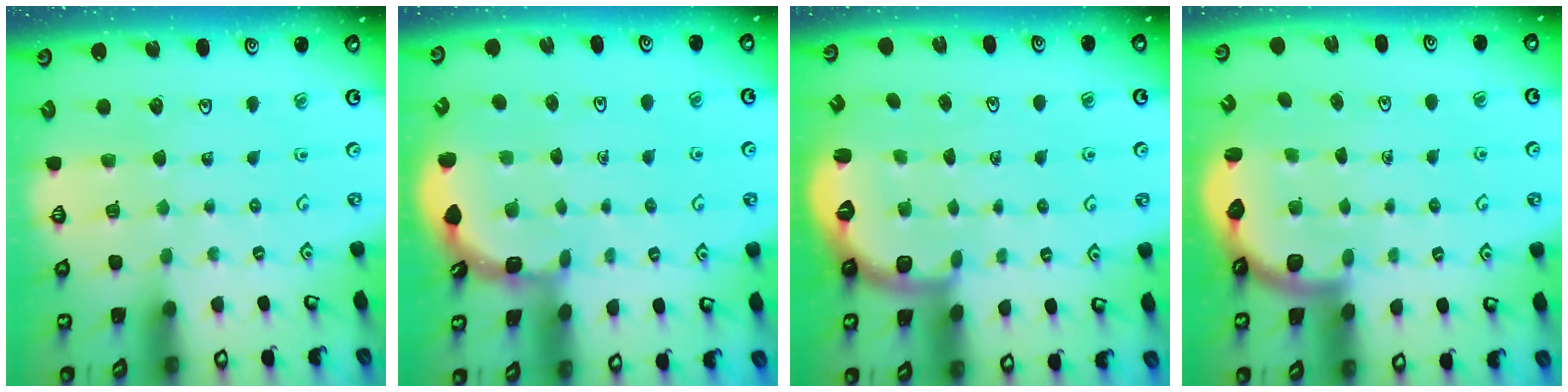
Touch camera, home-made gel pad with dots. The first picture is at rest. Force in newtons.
{"total": 2.3, "press": 2.3, "slide": 0.1}
{"total": 2.6, "press": 1.5, "slide": 2.1}
{"total": 2.8, "press": 2.2, "slide": 1.8}